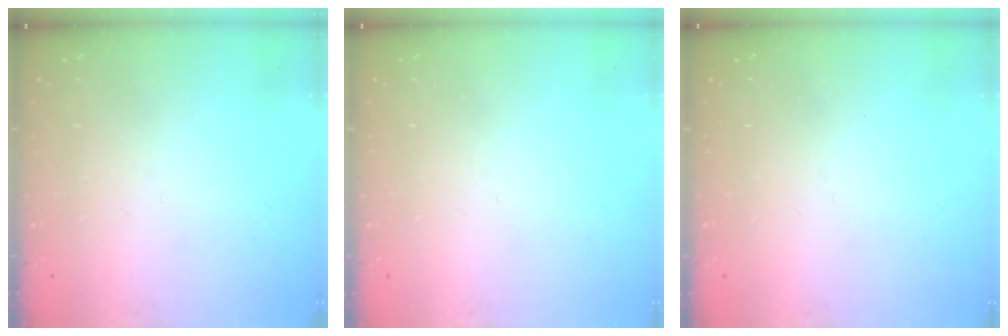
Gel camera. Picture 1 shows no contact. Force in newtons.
{"total": 0.0}
{"total": 0.0}